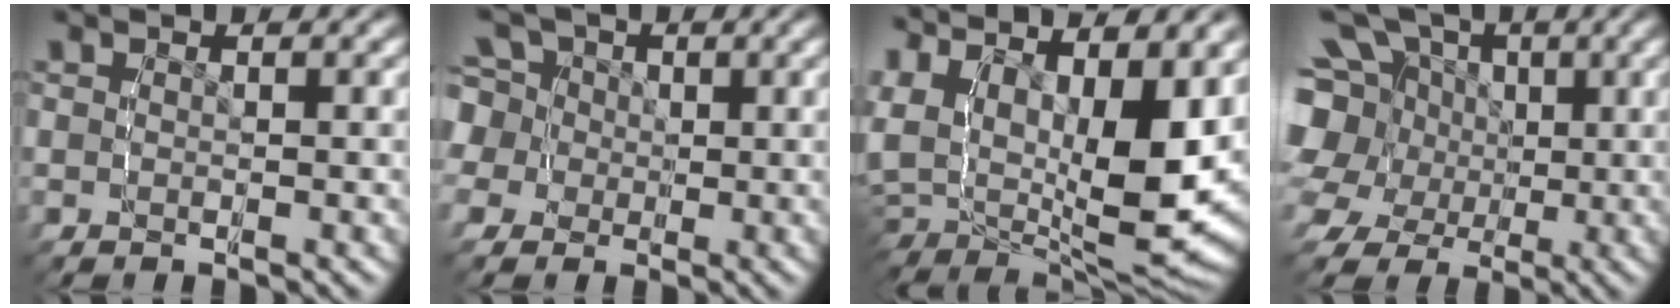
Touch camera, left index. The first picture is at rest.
{"total": 10.5, "force": [1.1, 9.5, 4.4], "torque": [-0.109, -0.017, 0.014]}
{"total": 15.7, "force": [2.4, 10.2, 11.6], "torque": [-0.245, -0.038, 0.054]}
{"total": 12.5, "force": [2.6, 10.2, 6.8], "torque": [-0.139, -0.017, 0.038]}